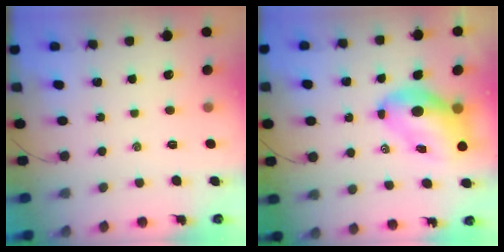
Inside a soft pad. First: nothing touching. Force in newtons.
{"total": 10.4, "press": 9.9, "slide": 3.1}